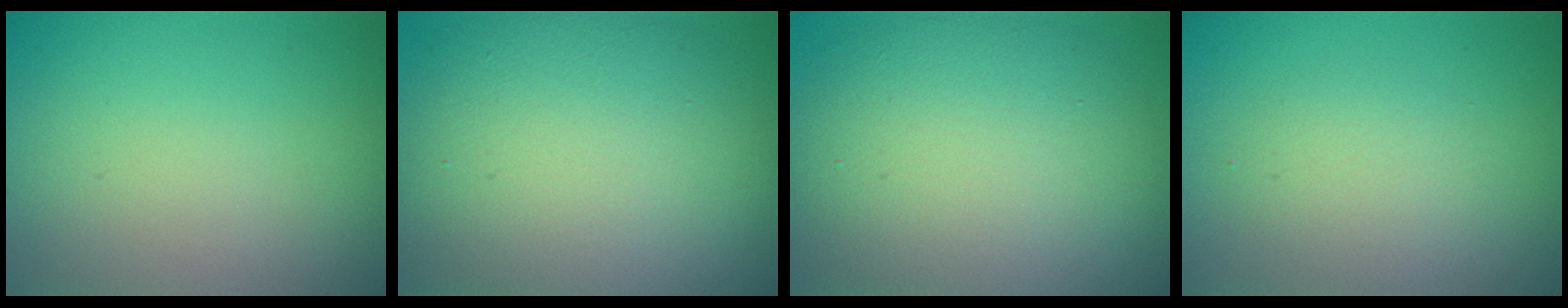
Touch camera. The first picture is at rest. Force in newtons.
{"total": 12.0, "press": 12.0, "slide": 0.7}
{"total": 10.7, "press": 10.7, "slide": 0.8}
{"total": 2.4, "press": 2.4, "slide": 0.0}